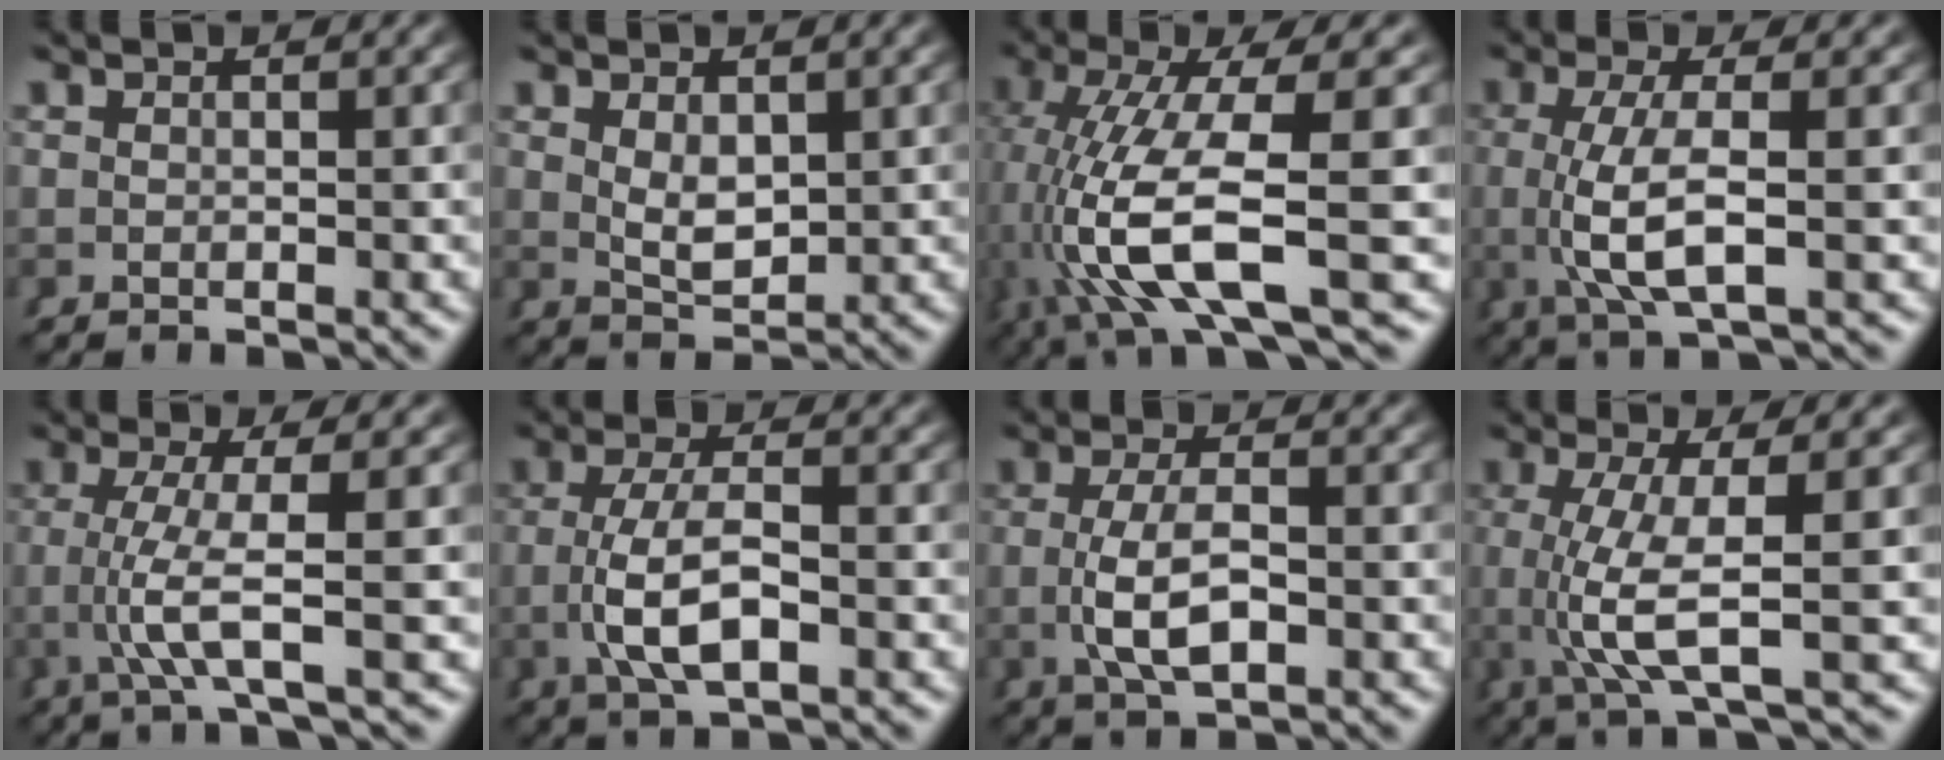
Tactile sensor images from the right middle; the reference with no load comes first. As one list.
[{"total": 2.9, "force": [0.5, 1.4, 2.5], "torque": [-0.040, -0.015, 0.022]}, {"total": 10.0, "force": [-1.1, 3.8, 9.2], "torque": [-0.185, -0.024, 0.001]}, {"total": 5.1, "force": [-0.2, 1.1, 5.0], "torque": [-0.102, -0.010, 0.007]}, {"total": 4.8, "force": [-0.1, -0.2, 4.8], "torque": [-0.101, -0.016, 0.006]}, {"total": 4.7, "force": [-0.6, 1.5, 4.4], "torque": [-0.082, -0.008, -0.002]}, {"total": 4.0, "force": [-0.5, 1.3, 3.8], "torque": [-0.067, -0.005, 0.000]}, {"total": 6.1, "force": [-0.1, 1.1, 6.0], "torque": [-0.121, -0.017, 0.012]}]